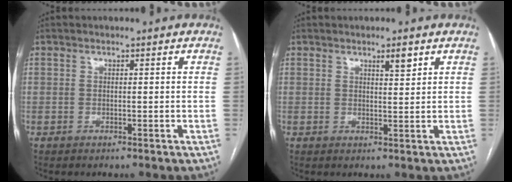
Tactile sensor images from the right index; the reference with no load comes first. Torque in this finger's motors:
{"motor_torque": [0.14, 0.13, 0.01, 0.03]}